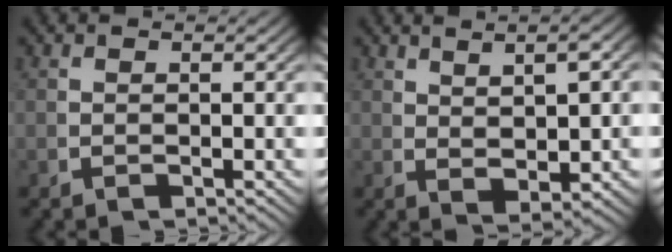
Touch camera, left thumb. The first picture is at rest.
{"total": 4.8, "force": [2.0, 1.9, 3.9], "torque": [-0.052, 0.003, 0.042]}